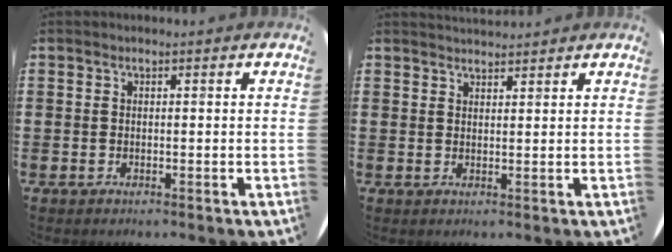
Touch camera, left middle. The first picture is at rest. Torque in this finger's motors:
{"motor_torque": [0.40, -0.44, -0.02, -0.01]}